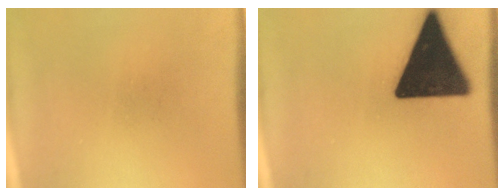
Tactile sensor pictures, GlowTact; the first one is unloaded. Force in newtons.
{"total": 19.5}